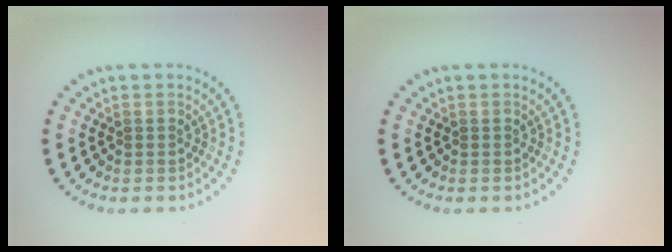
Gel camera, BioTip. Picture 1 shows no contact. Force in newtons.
{"total": 0.0}